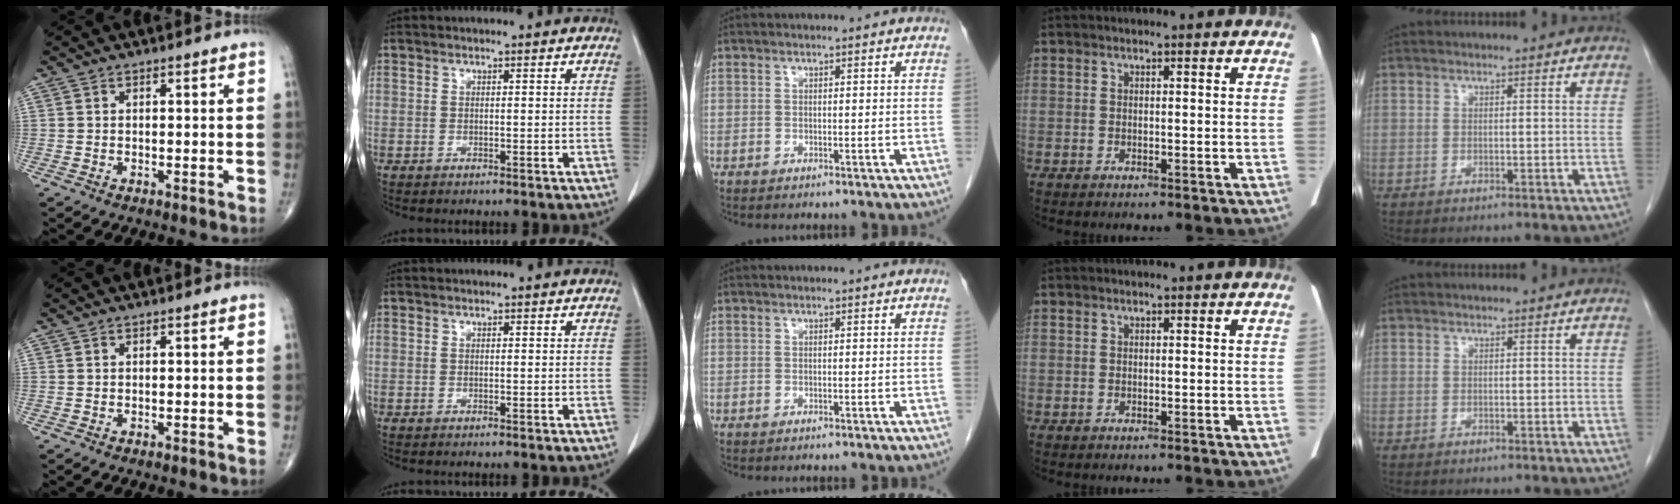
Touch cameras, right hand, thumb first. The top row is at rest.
{}